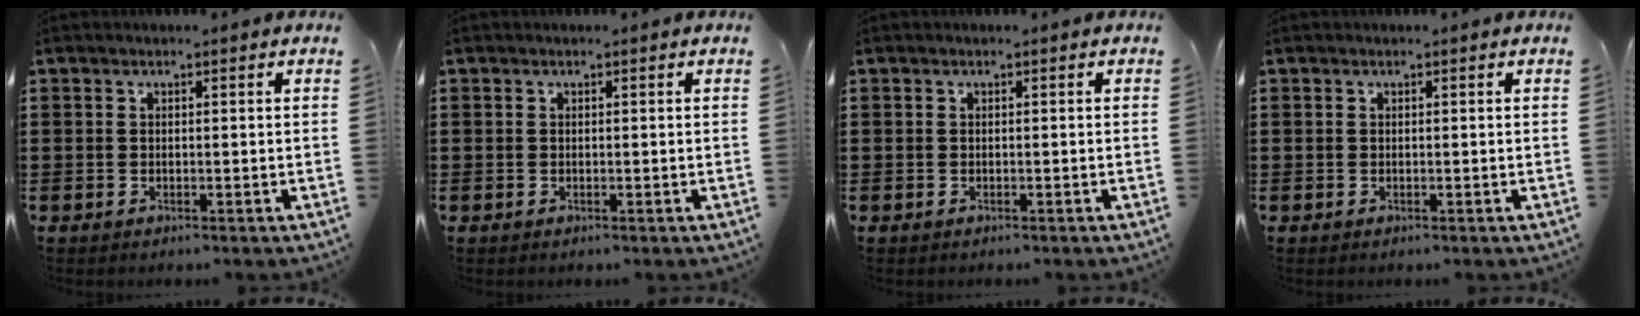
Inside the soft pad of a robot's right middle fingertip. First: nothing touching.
{"total": 0.0}
{"total": 0.0}
{"total": 0.0}